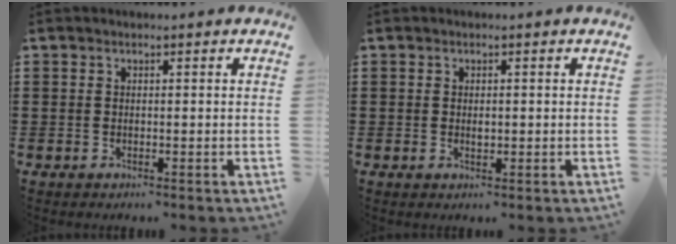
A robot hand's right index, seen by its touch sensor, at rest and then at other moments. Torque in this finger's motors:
{"motor_torque": [0.27, 0.14, 0.00, 0.00]}